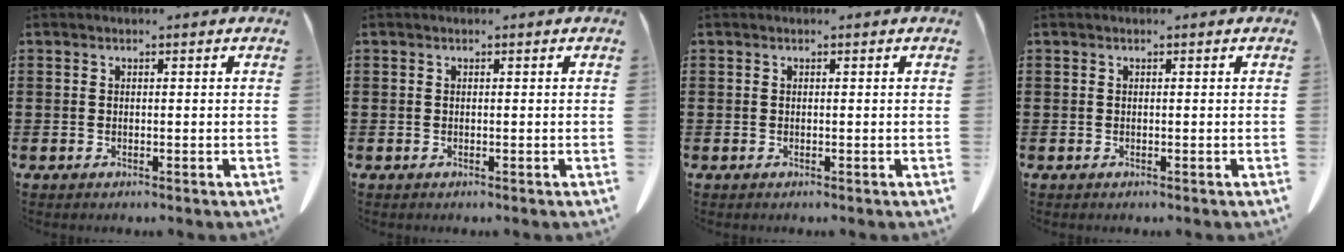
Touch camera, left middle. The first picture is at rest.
{"total": 0.0}
{"total": 0.0}
{"total": 0.0}